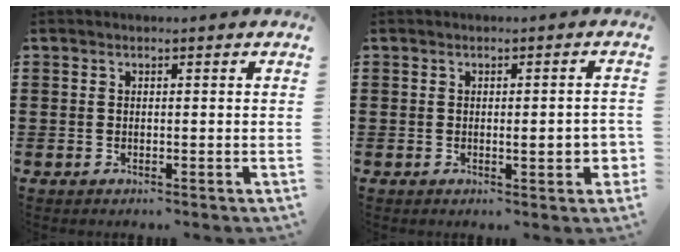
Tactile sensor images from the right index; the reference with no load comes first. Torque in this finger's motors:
{"motor_torque": [1.01, 0.06, 0.18, 0.07]}